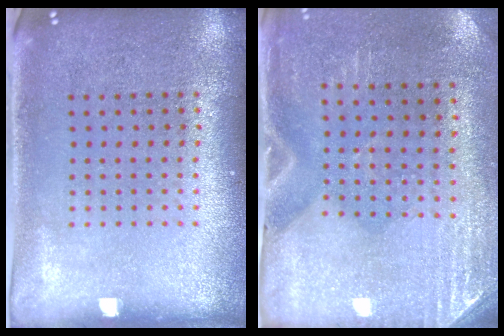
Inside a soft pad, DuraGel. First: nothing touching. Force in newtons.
{"total": 3.0, "press": 2.6, "slide": 1.5}